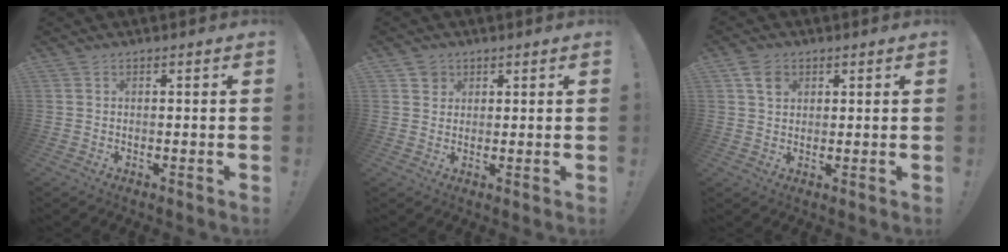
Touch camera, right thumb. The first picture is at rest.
{"total": 2.9, "force": [1.7, 2.2, 0.4], "torque": [0.006, -0.011, 0.029]}
{"total": 5.1, "force": [2.4, 3.8, 2.5], "torque": [-0.037, 0.000, 0.044]}